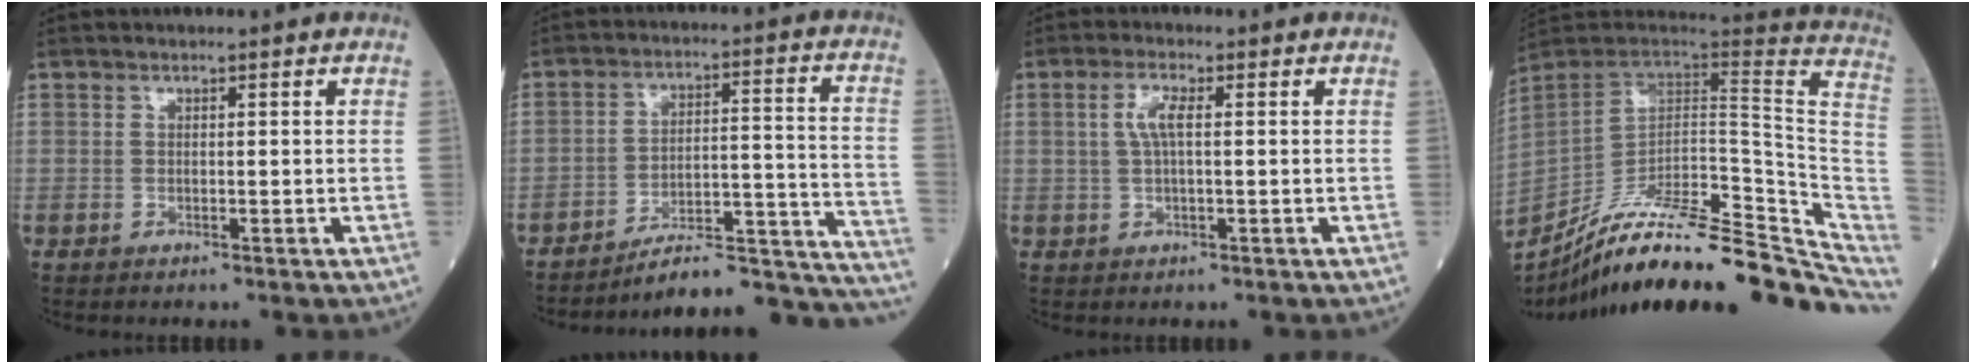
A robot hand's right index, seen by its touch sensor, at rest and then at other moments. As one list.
[{"total": 19.2, "force": [-18.4, 1.3, 5.2], "torque": [-0.009, 0.050, -0.254]}, {"total": 3.2, "force": [0.6, 0.7, 3.1], "torque": [-0.067, 0.008, 0.013]}, {"total": 29.7, "force": [-24.3, 6.1, 15.9], "torque": [-0.152, -0.014, -0.349]}]